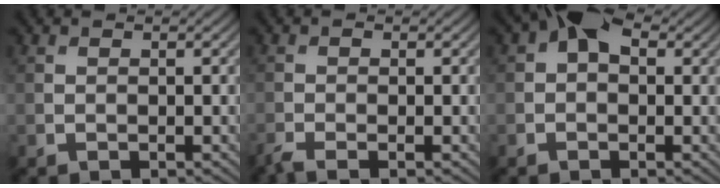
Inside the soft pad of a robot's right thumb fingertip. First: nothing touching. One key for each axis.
{"total": 1.6, "fx": -1.3, "fy": 0.1, "fz": 0.9, "tx": -0.025, "ty": -0.003, "tz": -0.033}
{"total": 4.9, "fx": 1.5, "fy": 3.0, "fz": 3.6, "tx": -0.053, "ty": 0.016, "tz": 0.005}